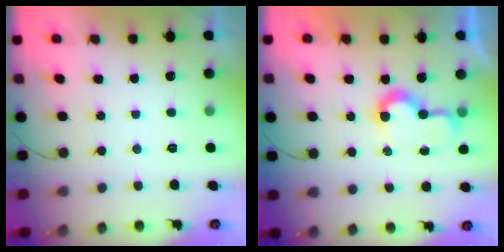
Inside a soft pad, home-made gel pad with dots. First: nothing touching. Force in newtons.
{"total": 7.5, "press": 7.5, "slide": 0.3}